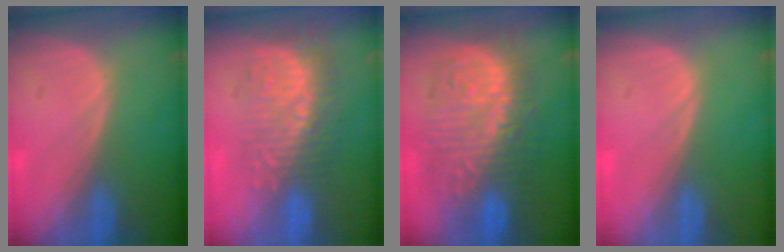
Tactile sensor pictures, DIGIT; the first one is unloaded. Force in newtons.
{"total": 10.0, "press": 8.7, "slide": 4.9}
{"total": 12.7, "press": 12.6, "slide": 1.4}
{"total": 0.0}